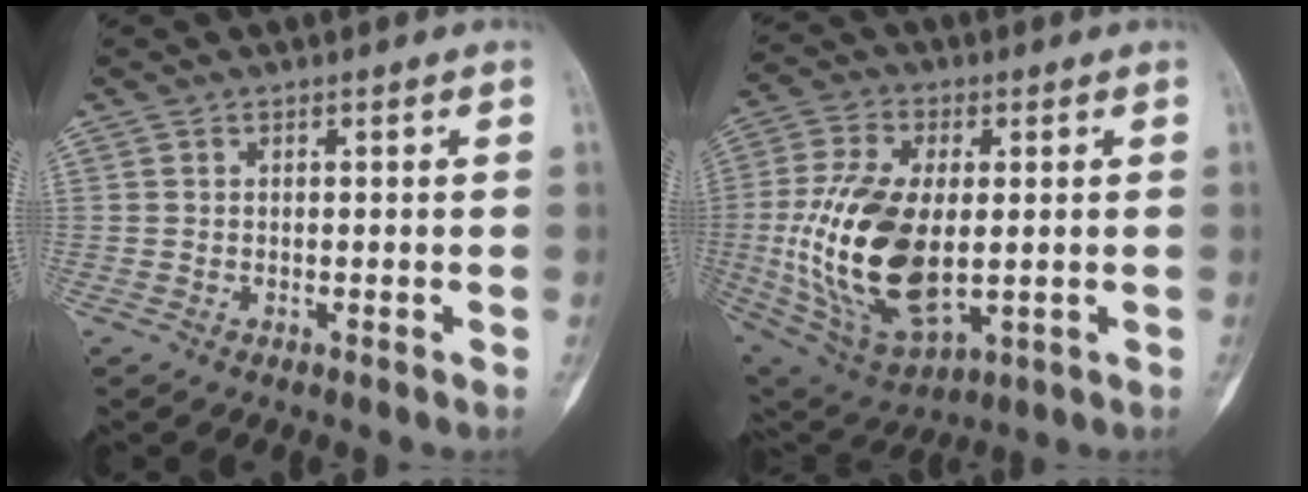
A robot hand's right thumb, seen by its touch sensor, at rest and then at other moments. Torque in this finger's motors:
{"motor_torque": [2.49, 2.20, 1.37, -1.40, 0.54]}